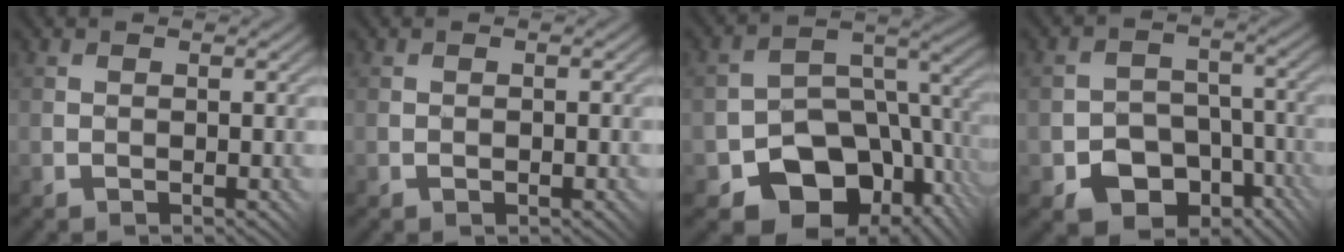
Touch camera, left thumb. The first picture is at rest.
{"total": 0.6, "force": [-0.3, 0.3, 0.5], "torque": [-0.005, 0.003, -0.002]}
{"total": 13.4, "force": [-5.5, 9.1, 8.2], "torque": [-0.121, -0.025, -0.079]}
{"total": 10.2, "force": [-6.0, 7.0, 4.3], "torque": [-0.079, -0.009, -0.096]}